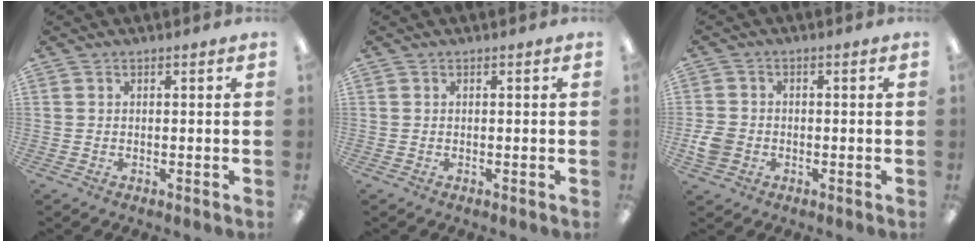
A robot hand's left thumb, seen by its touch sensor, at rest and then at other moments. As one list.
[{"total": 0.0}, {"total": 4.5, "force": [-1.5, 3.7, 2.1], "torque": [-0.039, 0.009, -0.025]}]